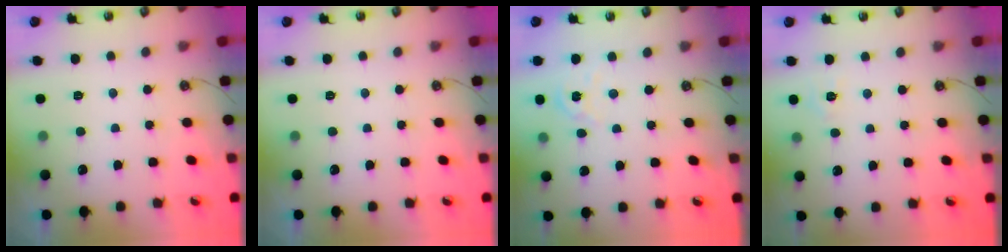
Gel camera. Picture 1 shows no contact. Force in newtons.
{"total": 0.0}
{"total": 3.3, "press": 3.3, "slide": 0.2}
{"total": 5.7, "press": 5.6, "slide": 0.7}